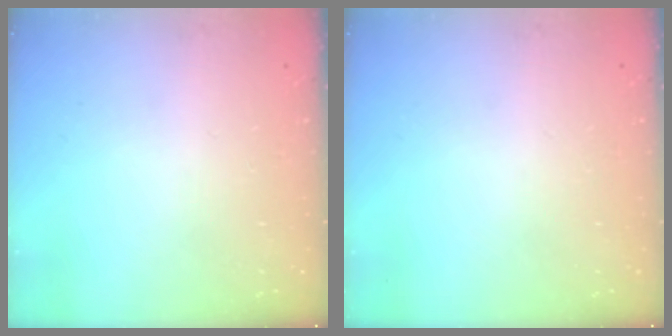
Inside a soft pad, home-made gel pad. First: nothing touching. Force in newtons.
{"total": 0.0}